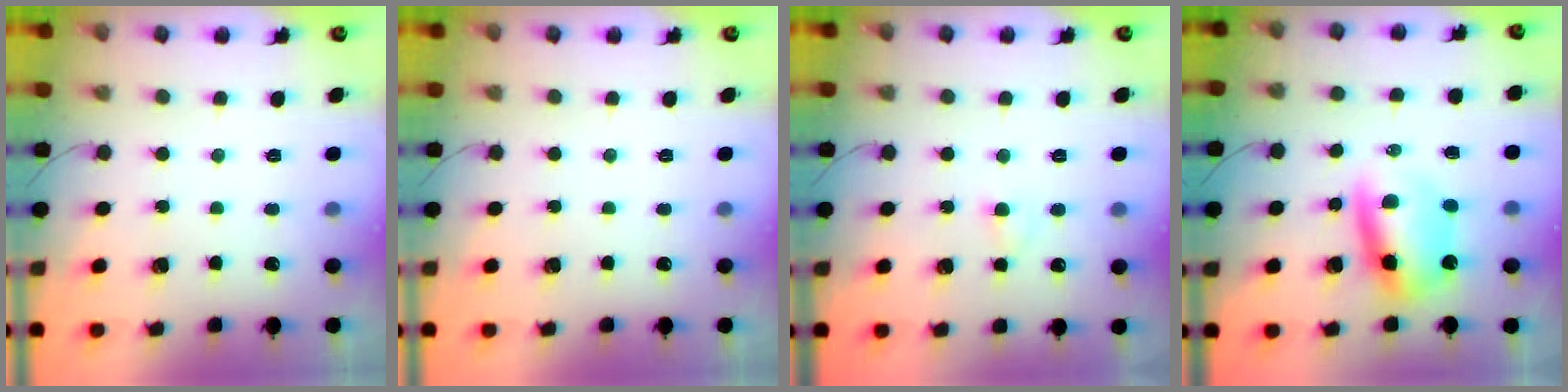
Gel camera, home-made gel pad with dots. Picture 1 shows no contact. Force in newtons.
{"total": 0.0}
{"total": 2.7, "press": 2.5, "slide": 0.9}
{"total": 9.1, "press": 8.8, "slide": 2.4}